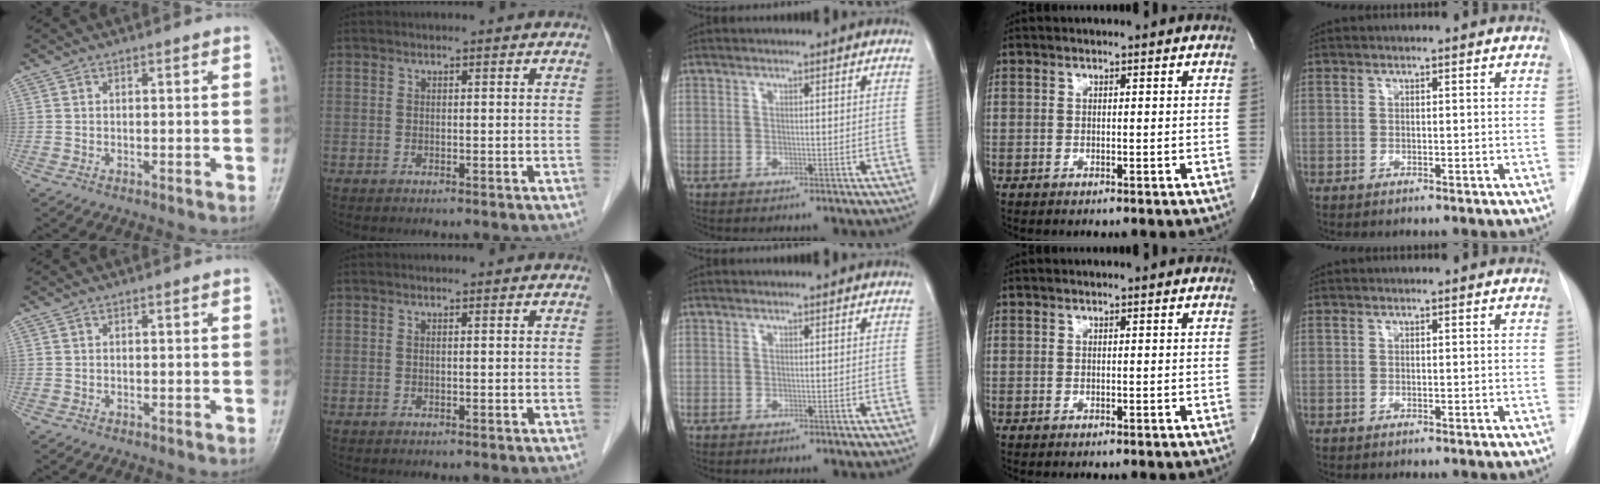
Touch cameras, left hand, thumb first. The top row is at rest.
{}